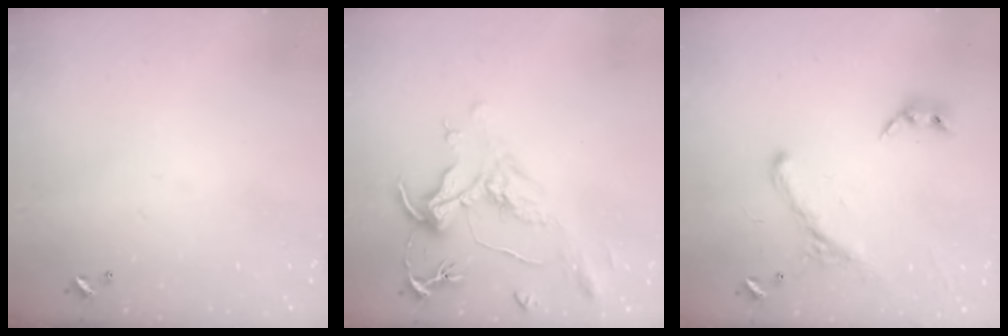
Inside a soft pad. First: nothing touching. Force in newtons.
{"total": 2.1, "press": 1.7, "slide": 1.3}
{"total": 2.6, "press": 2.3, "slide": 1.3}